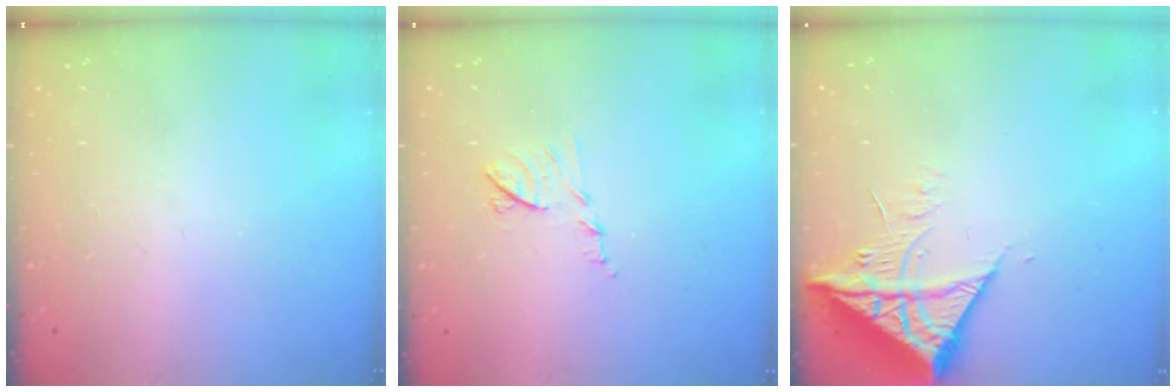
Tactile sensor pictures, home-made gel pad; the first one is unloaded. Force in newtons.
{"total": 7.4, "press": 7.4, "slide": 0.4}
{"total": 10.4, "press": 10.3, "slide": 1.4}